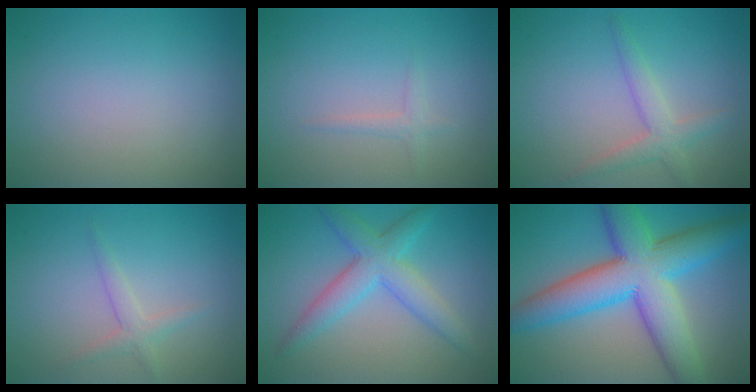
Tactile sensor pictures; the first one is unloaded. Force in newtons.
{"total": 1.0, "press": 1.0, "slide": 0.1}
{"total": 2.6, "press": 2.6, "slide": 0.2}
{"total": 1.7, "press": 1.7, "slide": 0.1}
{"total": 4.6, "press": 4.6, "slide": 0.1}
{"total": 11.1, "press": 11.1, "slide": 0.4}